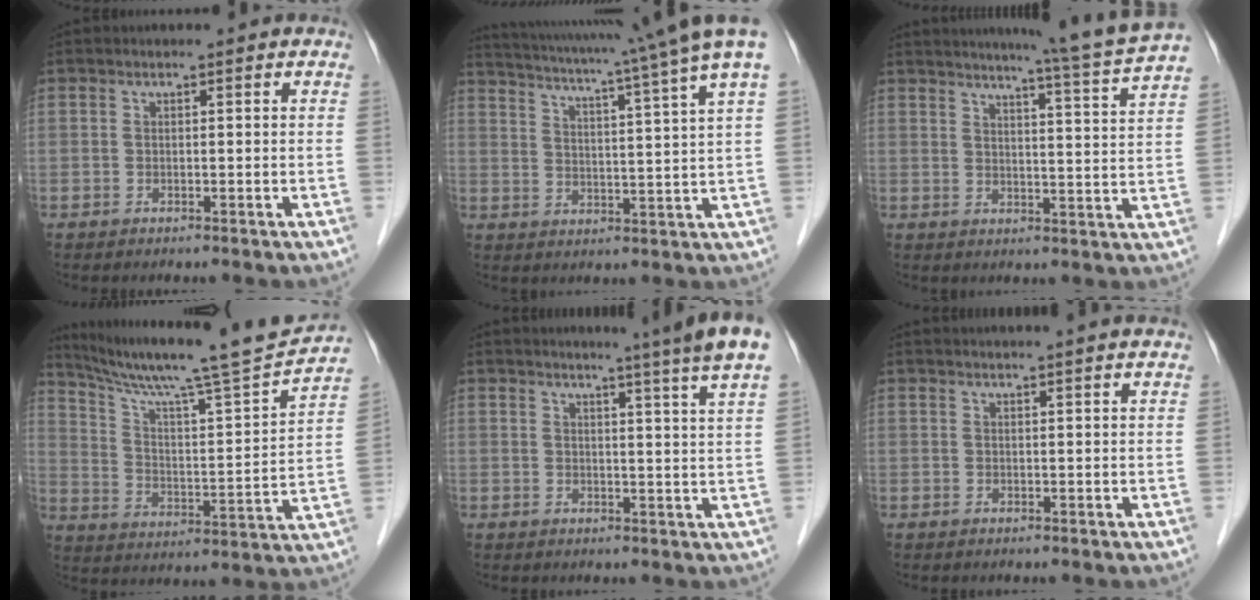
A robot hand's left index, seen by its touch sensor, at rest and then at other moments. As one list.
[{"total": 15.4, "force": [13.0, -1.9, 8.0], "torque": [-0.140, -0.025, 0.162]}, {"total": 13.1, "force": [11.6, -2.8, 5.5], "torque": [-0.091, -0.047, 0.139]}, {"total": 20.5, "force": [18.4, -1.2, 9.0], "torque": [-0.158, -0.032, 0.276]}, {"total": 9.1, "force": [7.3, -1.8, 5.0], "torque": [-0.067, -0.020, 0.068]}, {"total": 8.1, "force": [7.4, -0.7, 3.1], "torque": [-0.037, 0.025, 0.076]}]